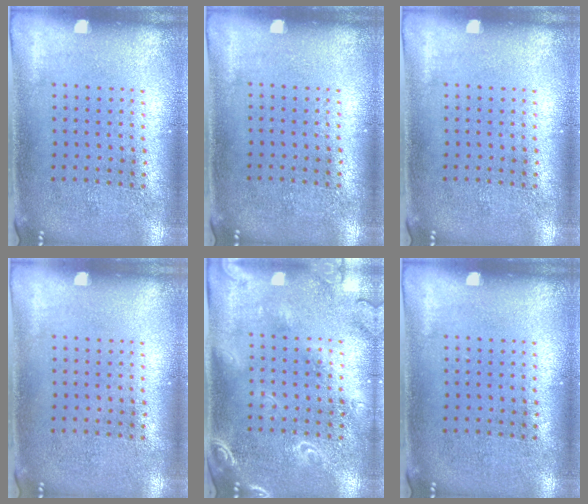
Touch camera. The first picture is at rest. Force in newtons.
{"total": 0.0}
{"total": 0.0}
{"total": 0.0}
{"total": 2.1, "press": 1.9, "slide": 0.7}
{"total": 0.0}